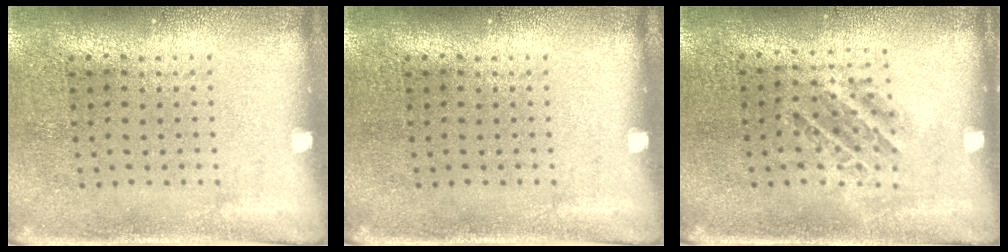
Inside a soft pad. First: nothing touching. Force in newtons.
{"total": 0.0}
{"total": 1.0, "press": 1.0, "slide": 0.4}